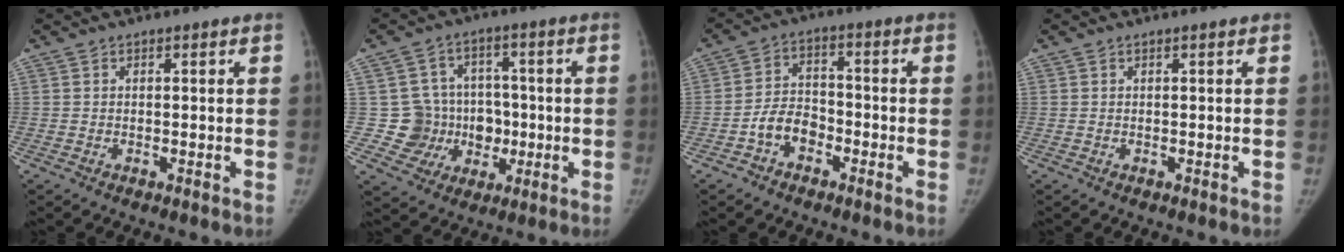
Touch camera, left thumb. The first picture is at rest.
{"total": 11.0, "force": [-1.1, 10.5, 2.8], "torque": [0.018, 0.025, -0.006]}
{"total": 6.6, "force": [-3.3, 4.6, 3.3], "torque": [-0.043, 0.032, -0.065]}
{"total": 0.0}